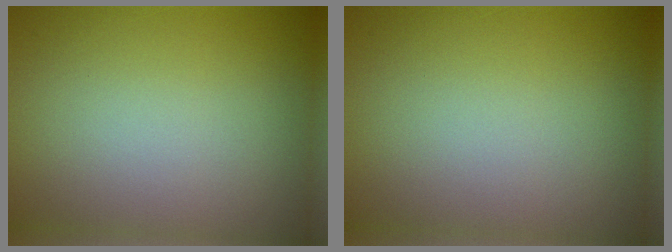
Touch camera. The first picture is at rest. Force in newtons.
{"total": 0.0}